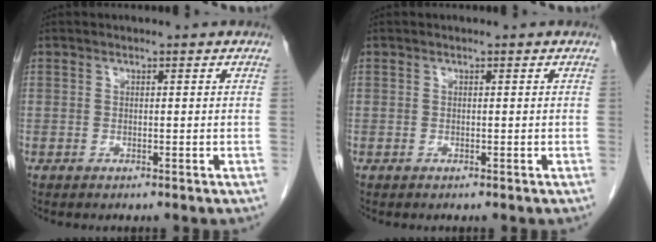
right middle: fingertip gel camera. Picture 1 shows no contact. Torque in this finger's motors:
{"motor_torque": [-0.09, 0.20, -0.01, -0.01]}